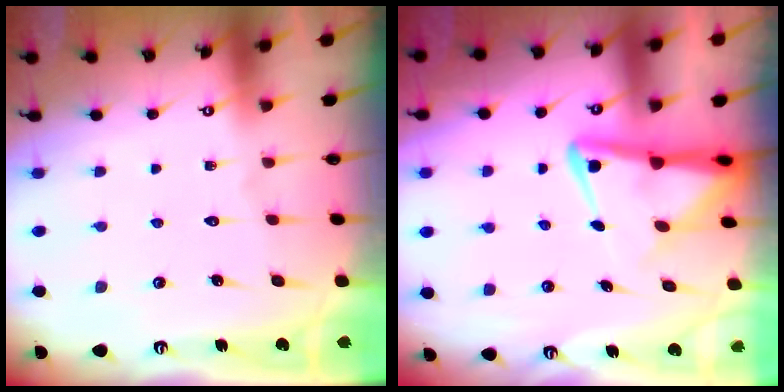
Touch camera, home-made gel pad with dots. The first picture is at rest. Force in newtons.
{"total": 6.7, "press": 6.6, "slide": 1.0}